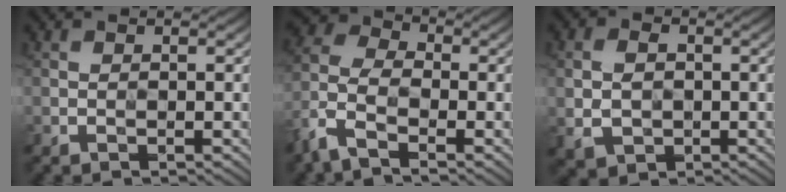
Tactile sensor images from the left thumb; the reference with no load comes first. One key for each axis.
{"total": 7.4, "fx": -4.3, "fy": 3.8, "fz": 4.7, "tx": -0.122, "ty": -0.006, "tz": -0.103}
{"total": 4.2, "fx": -0.2, "fy": 3.4, "fz": 2.5, "tx": -0.060, "ty": -0.003, "tz": 0.000}